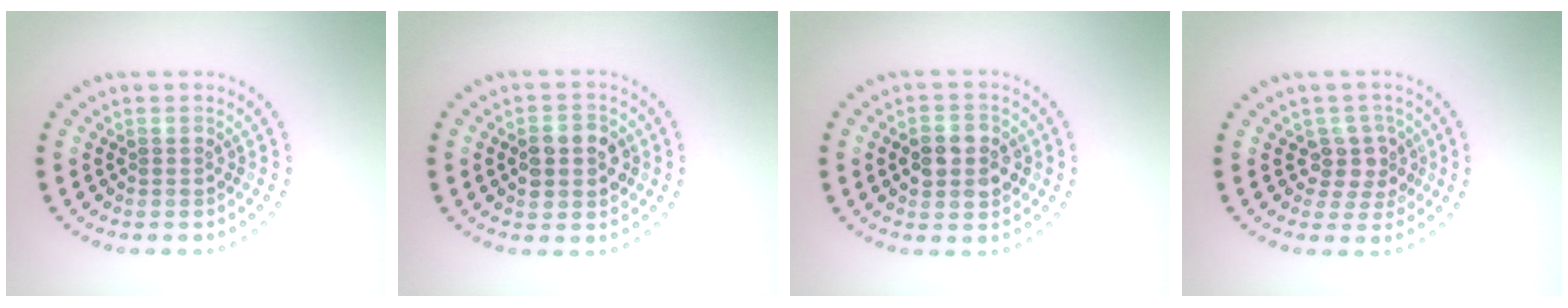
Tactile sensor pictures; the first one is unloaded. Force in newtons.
{"total": 3.5, "press": 3.5, "slide": 0.2}
{"total": 3.7, "press": 3.7, "slide": 0.2}
{"total": 2.5, "press": 2.1, "slide": 1.3}